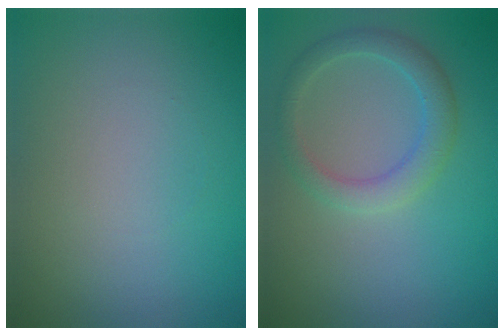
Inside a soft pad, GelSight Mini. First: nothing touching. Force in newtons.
{"total": 2.9, "press": 2.9, "slide": 0.1}